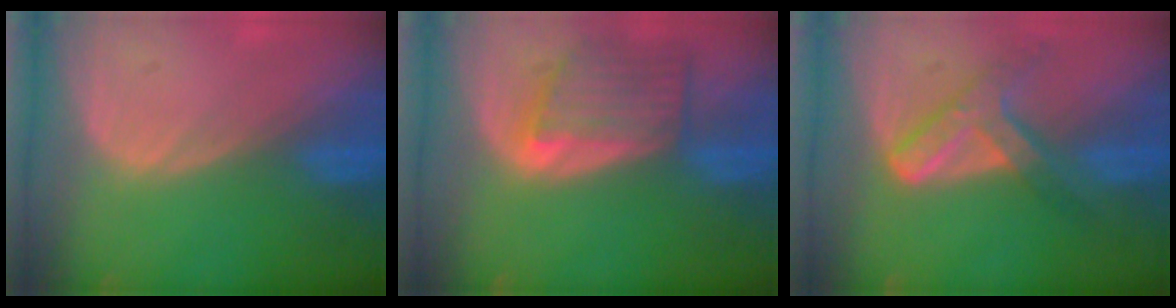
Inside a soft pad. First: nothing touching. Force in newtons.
{"total": 7.2, "press": 6.7, "slide": 2.8}
{"total": 7.2, "press": 6.1, "slide": 3.9}